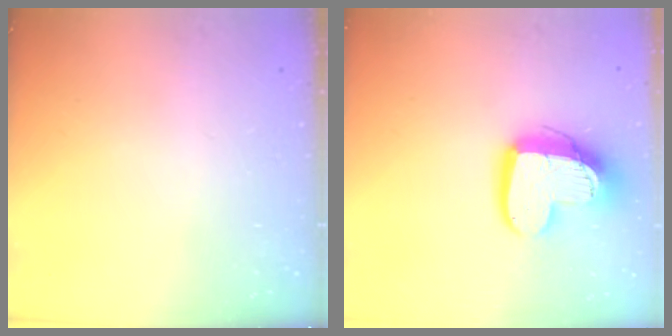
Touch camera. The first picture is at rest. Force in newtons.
{"total": 15.8, "press": 15.8, "slide": 1.3}